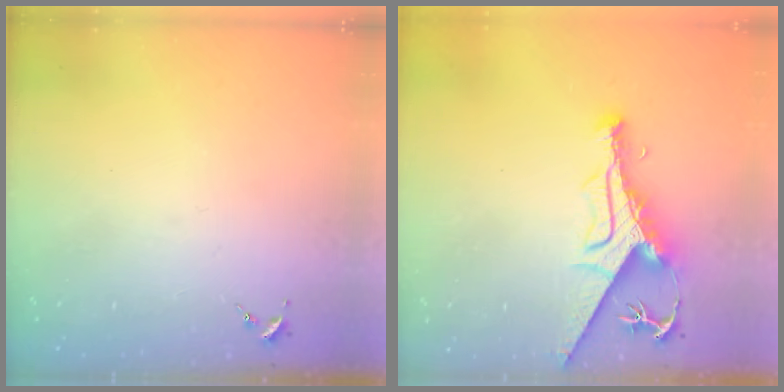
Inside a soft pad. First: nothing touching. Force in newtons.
{"total": 11.3, "press": 11.2, "slide": 1.5}